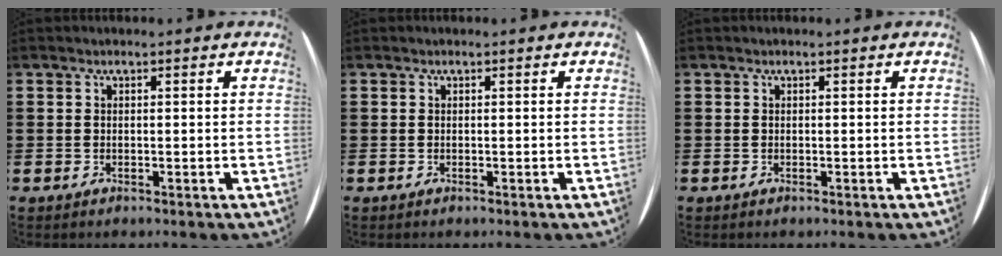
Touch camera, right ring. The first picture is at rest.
{"total": 0.0}
{"total": 0.0}